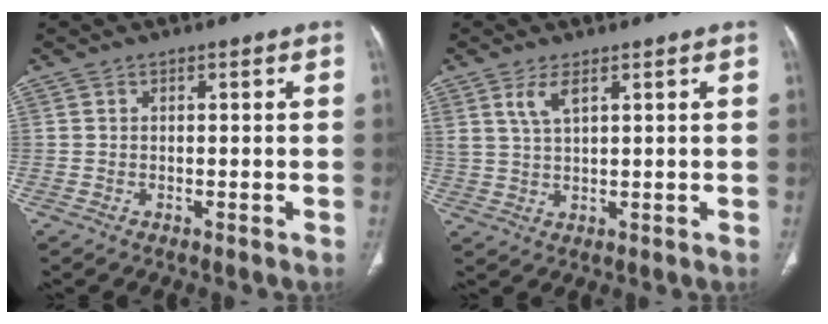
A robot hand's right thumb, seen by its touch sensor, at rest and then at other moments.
{"total": 3.8, "force": [2.1, 1.3, 2.9], "torque": [-0.063, -0.009, 0.051]}